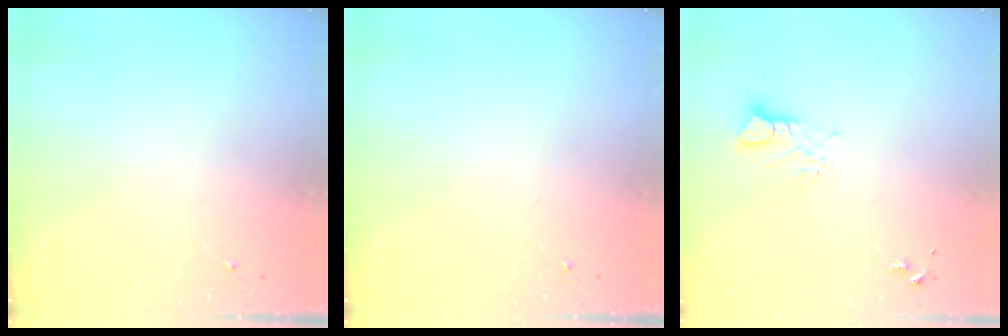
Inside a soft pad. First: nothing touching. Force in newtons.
{"total": 0.0}
{"total": 3.4, "press": 3.4, "slide": 0.3}